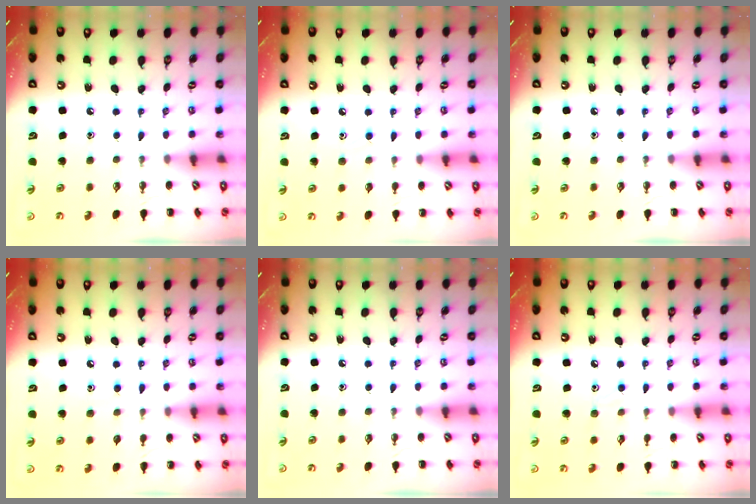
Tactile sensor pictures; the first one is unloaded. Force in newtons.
{"total": 5.1, "press": 4.7, "slide": 1.8}
{"total": 0.0}
{"total": 4.2, "press": 3.8, "slide": 1.7}
{"total": 0.0}
{"total": 5.1, "press": 4.8, "slide": 1.6}